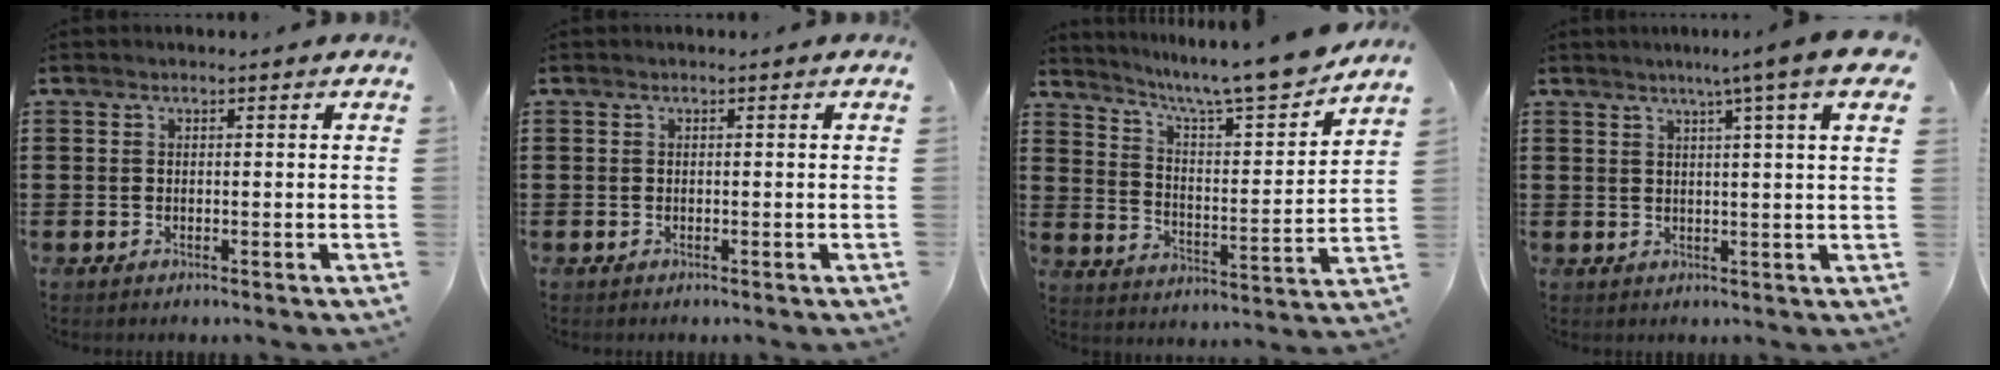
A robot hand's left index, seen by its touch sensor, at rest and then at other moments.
{"total": 0.0}
{"total": 9.9, "force": [8.9, -0.6, 4.3], "torque": [-0.103, -0.070, 0.143]}
{"total": 6.6, "force": [4.0, -0.5, 5.2], "torque": [-0.099, -0.007, 0.064]}